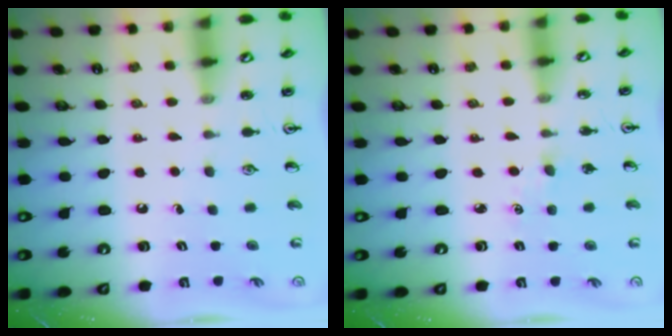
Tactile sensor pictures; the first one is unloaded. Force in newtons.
{"total": 1.1, "press": 1.1, "slide": 0.2}